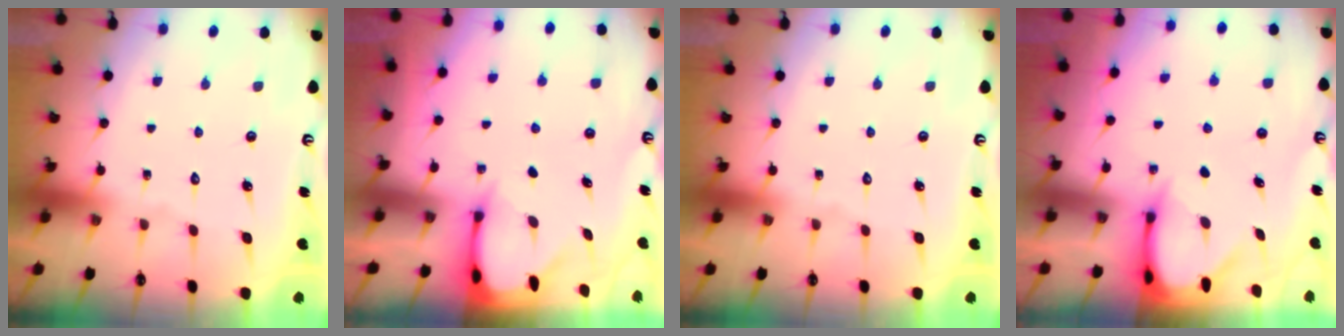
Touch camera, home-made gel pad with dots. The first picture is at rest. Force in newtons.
{"total": 2.4, "press": 2.4, "slide": 0.3}
{"total": 0.0}
{"total": 3.5, "press": 3.5, "slide": 0.3}